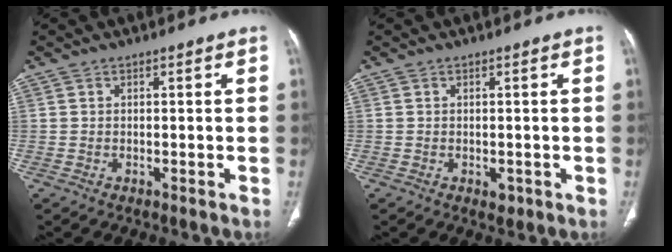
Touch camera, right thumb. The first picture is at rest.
{"total": 1.4, "force": [-0.4, 1.0, 0.9], "torque": [-0.006, -0.001, -0.001]}